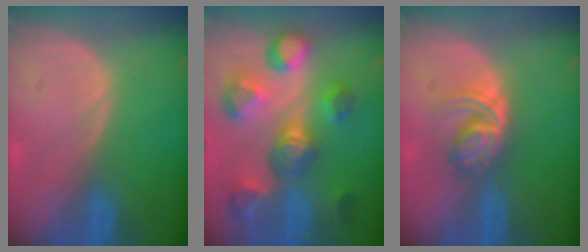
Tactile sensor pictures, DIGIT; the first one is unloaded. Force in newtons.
{"total": 11.1, "press": 10.1, "slide": 4.7}
{"total": 5.9, "press": 5.1, "slide": 3.0}